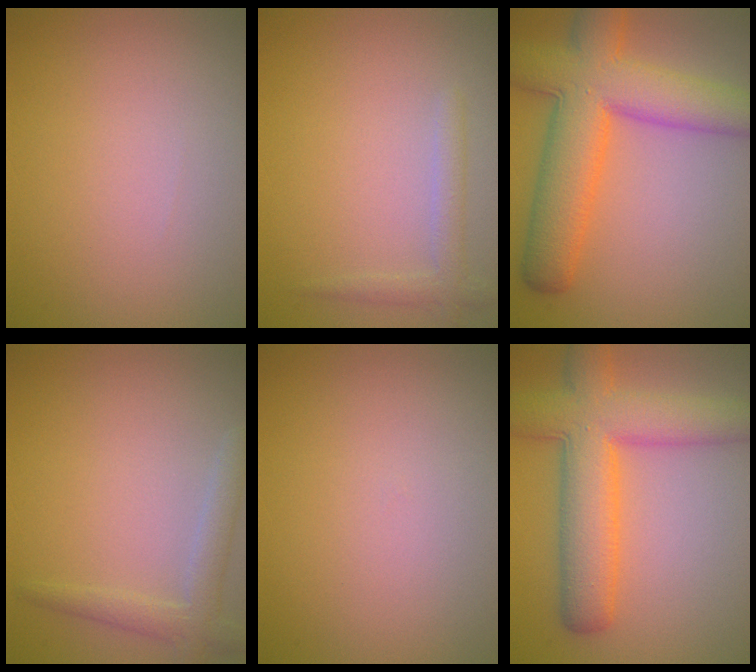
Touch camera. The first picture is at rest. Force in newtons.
{"total": 1.7, "press": 1.6, "slide": 0.1}
{"total": 9.7, "press": 9.7, "slide": 0.5}
{"total": 2.4, "press": 2.4, "slide": 0.2}
{"total": 0.0}
{"total": 8.1, "press": 8.1, "slide": 0.3}